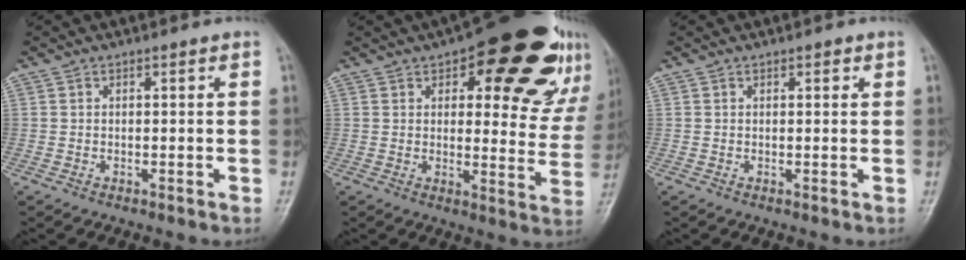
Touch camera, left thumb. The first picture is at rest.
{"total": 22.1, "force": [11.7, 9.2, 16.3], "torque": [-0.154, -0.030, 0.146]}
{"total": 1.2, "force": [0.6, 0.7, 0.8], "torque": [-0.002, 0.000, 0.005]}